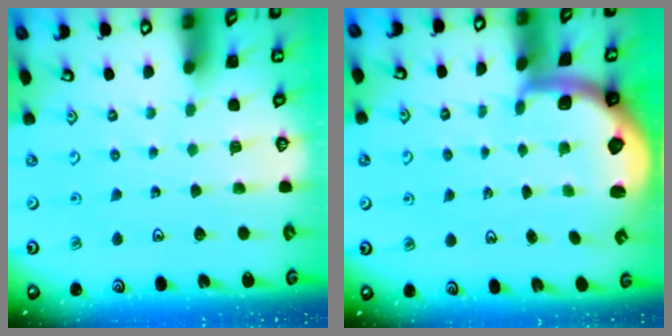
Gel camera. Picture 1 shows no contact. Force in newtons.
{"total": 1.7, "press": 1.6, "slide": 0.4}